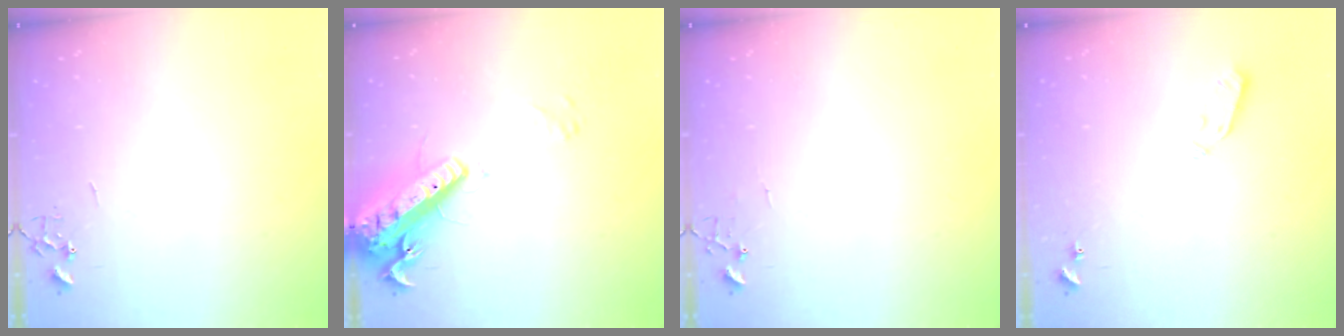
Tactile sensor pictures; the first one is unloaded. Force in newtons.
{"total": 19.0, "press": 18.7, "slide": 3.7}
{"total": 5.0, "press": 5.0, "slide": 0.4}
{"total": 3.0, "press": 2.9, "slide": 0.9}